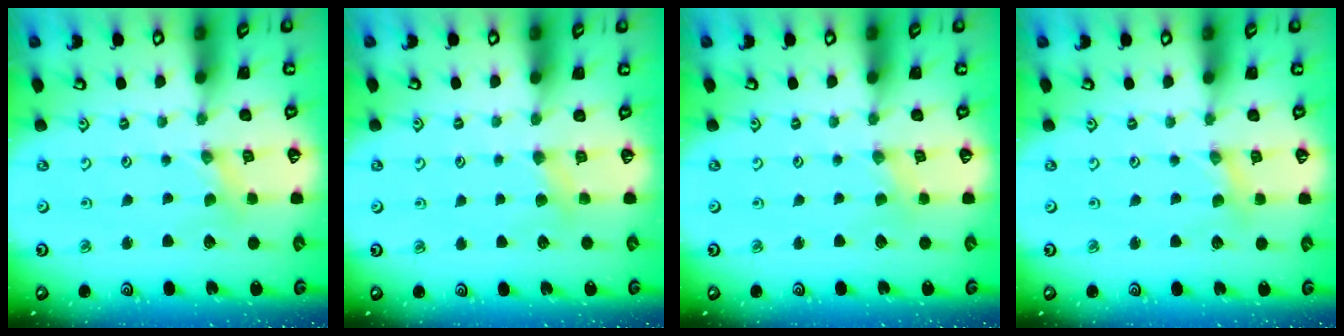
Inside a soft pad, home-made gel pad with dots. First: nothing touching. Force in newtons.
{"total": 3.8, "press": 3.8, "slide": 0.7}
{"total": 0.0}
{"total": 1.2, "press": 1.2, "slide": 0.2}